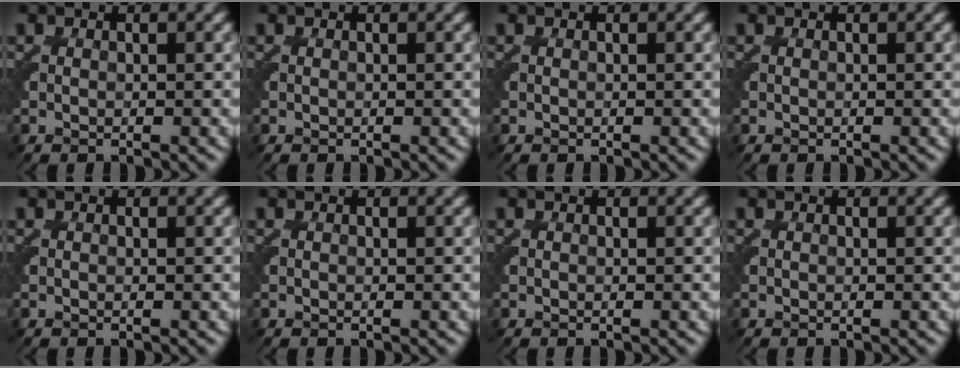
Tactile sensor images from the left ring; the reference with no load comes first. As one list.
[{"total": 0.0}, {"total": 0.0}, {"total": 0.0}, {"total": 0.0}, {"total": 0.0}, {"total": 0.0}, {"total": 0.0}]